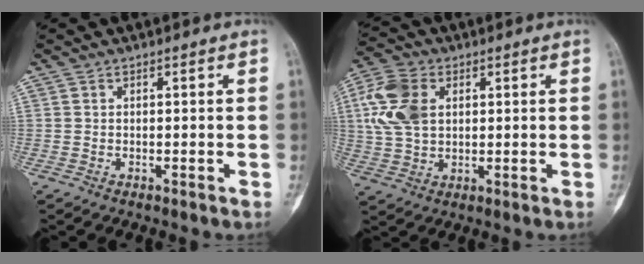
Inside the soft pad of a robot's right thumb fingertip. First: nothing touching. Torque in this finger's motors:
{"motor_torque": [-0.03, 0.40, 0.61, 0.14, 0.14]}